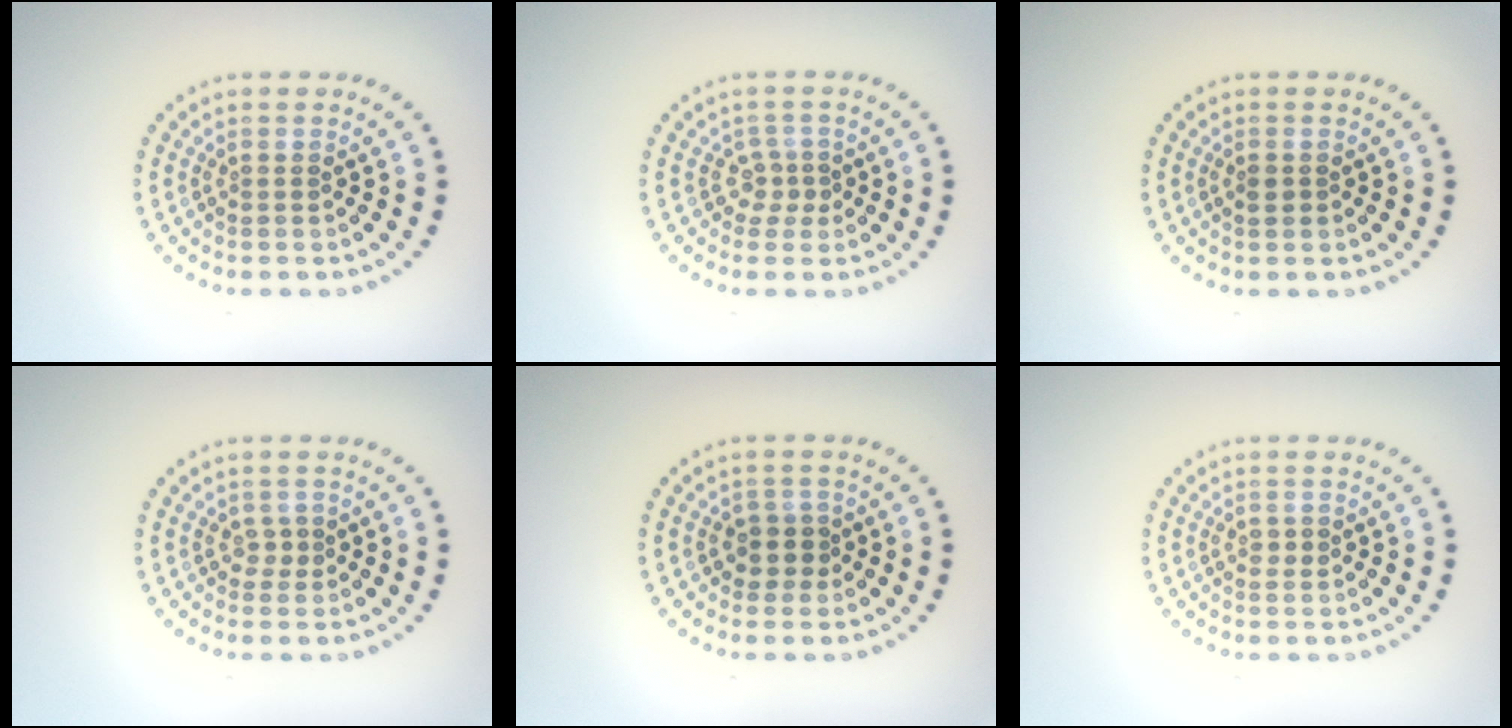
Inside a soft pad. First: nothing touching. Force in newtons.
{"total": 2.0, "press": 1.4, "slide": 1.4}
{"total": 0.8, "press": 0.8, "slide": 0.2}
{"total": 1.1, "press": 0.9, "slide": 0.5}
{"total": 2.1, "press": 1.9, "slide": 1.0}
{"total": 0.9, "press": 0.9, "slide": 0.0}